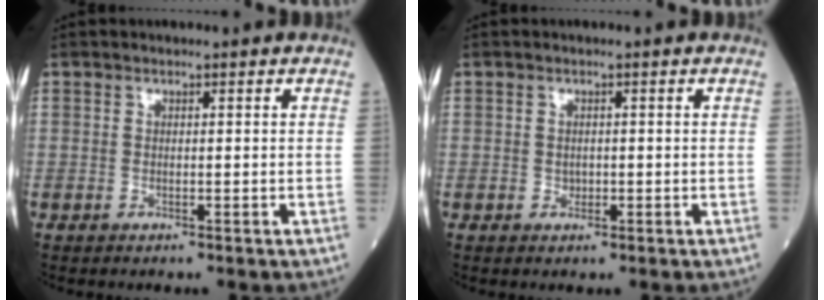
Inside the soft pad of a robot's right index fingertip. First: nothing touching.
{"total": 0.8, "force": [-0.2, 0.7, 0.3], "torque": [-0.006, 0.001, -0.001]}